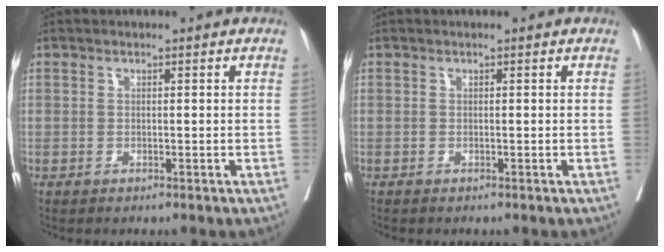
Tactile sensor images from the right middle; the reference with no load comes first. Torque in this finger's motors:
{"motor_torque": [0.07, 0.04, 0.00, 0.00]}